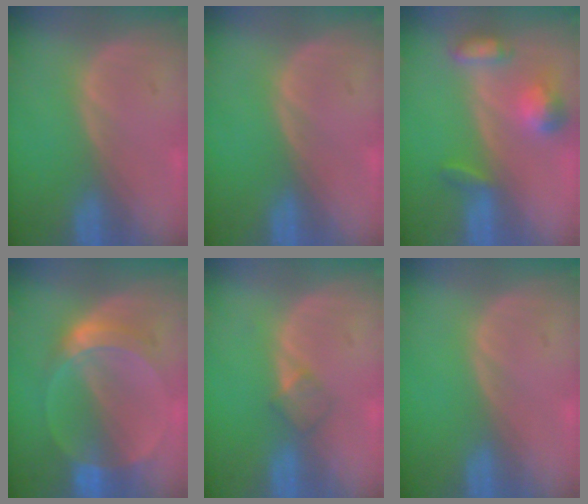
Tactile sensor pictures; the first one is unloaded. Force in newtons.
{"total": 0.0}
{"total": 5.9, "press": 5.7, "slide": 1.7}
{"total": 6.1, "press": 5.6, "slide": 2.2}
{"total": 2.0, "press": 2.0, "slide": 0.2}
{"total": 0.0}